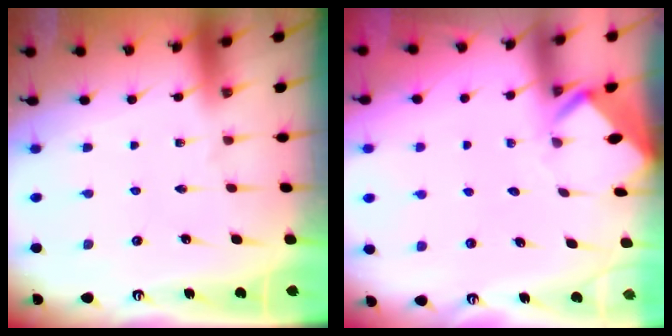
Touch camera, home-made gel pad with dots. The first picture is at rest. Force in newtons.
{"total": 3.7, "press": 3.7, "slide": 0.2}